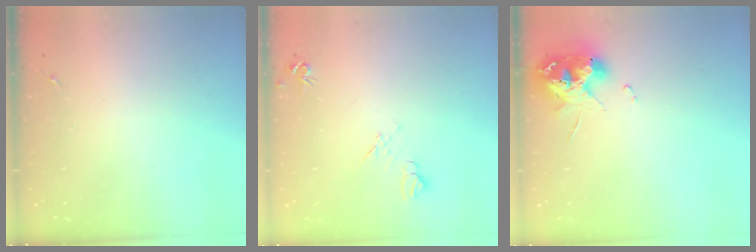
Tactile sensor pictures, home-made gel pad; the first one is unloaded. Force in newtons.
{"total": 7.8, "press": 7.8, "slide": 0.9}
{"total": 11.1, "press": 11.0, "slide": 1.2}